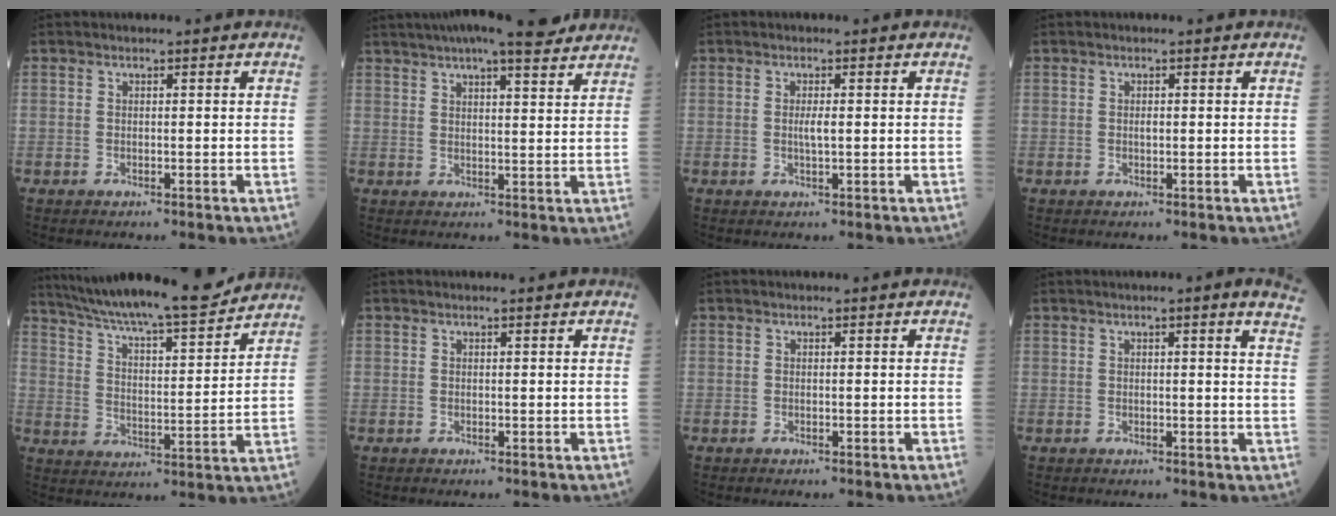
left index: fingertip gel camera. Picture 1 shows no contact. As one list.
[{"total": 14.1, "force": [11.7, 2.0, 7.5], "torque": [-0.122, 0.025, 0.159]}, {"total": 1.6, "force": [0.0, 0.1, 1.6], "torque": [-0.033, -0.001, 0.001]}, {"total": 0.6, "force": [0.0, 0.2, 0.5], "torque": [-0.011, 0.001, 0.000]}, {"total": 19.3, "force": [17.4, 1.2, 8.1], "torque": [-0.142, -0.007, 0.266]}, {"total": 0.7, "force": [0.6, 0.0, 0.4], "torque": [-0.008, 0.007, 0.009]}, {"total": 0.0}, {"total": 7.2, "force": [5.1, 0.2, 5.1], "torque": [-0.053, 0.001, 0.037]}]